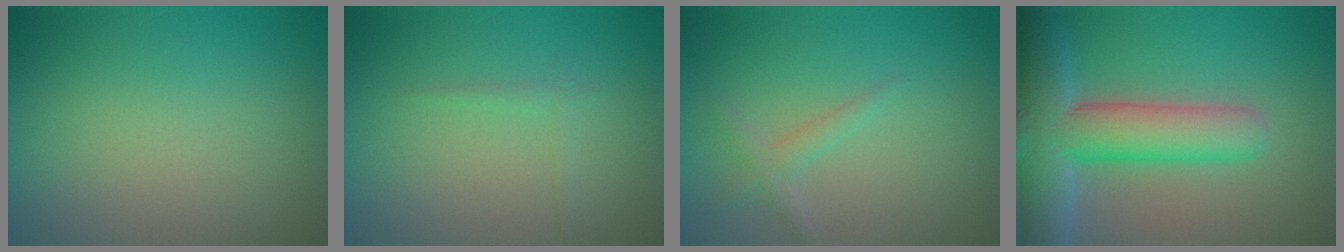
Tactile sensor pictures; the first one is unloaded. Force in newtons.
{"total": 0.9, "press": 0.8, "slide": 0.1}
{"total": 1.3, "press": 1.3, "slide": 0.0}
{"total": 8.7, "press": 8.7, "slide": 0.5}